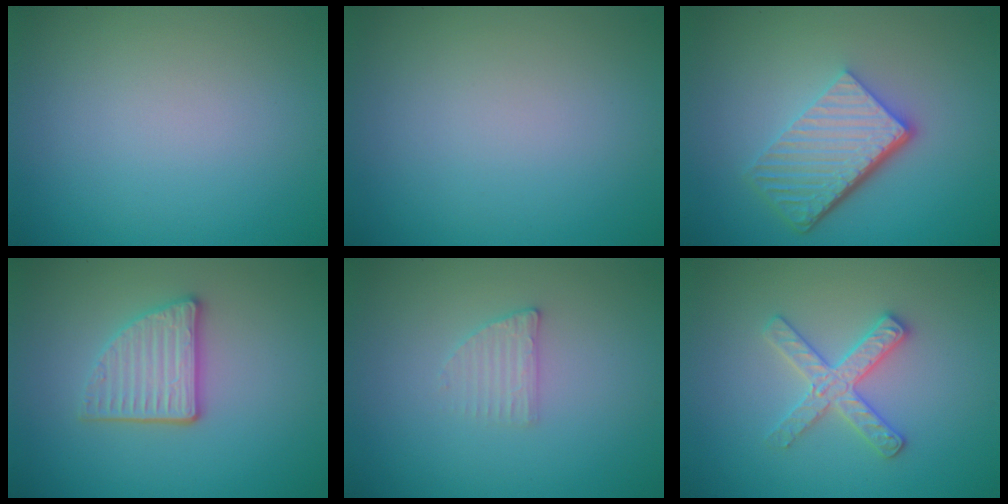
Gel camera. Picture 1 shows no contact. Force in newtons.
{"total": 0.0}
{"total": 6.0, "press": 4.1, "slide": 4.4}
{"total": 3.6, "press": 3.0, "slide": 1.9}
{"total": 1.6, "press": 1.5, "slide": 0.3}
{"total": 2.8, "press": 2.8, "slide": 0.3}